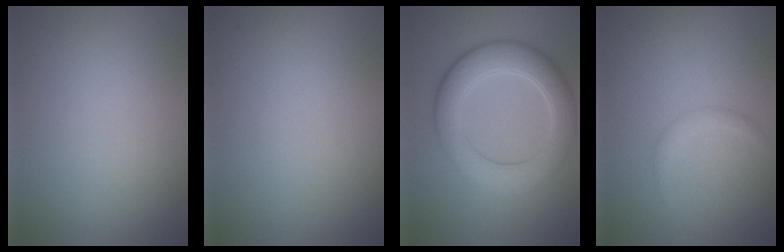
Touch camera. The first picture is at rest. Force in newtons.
{"total": 0.0}
{"total": 5.0, "press": 5.0, "slide": 0.4}
{"total": 0.9, "press": 0.9, "slide": 0.1}